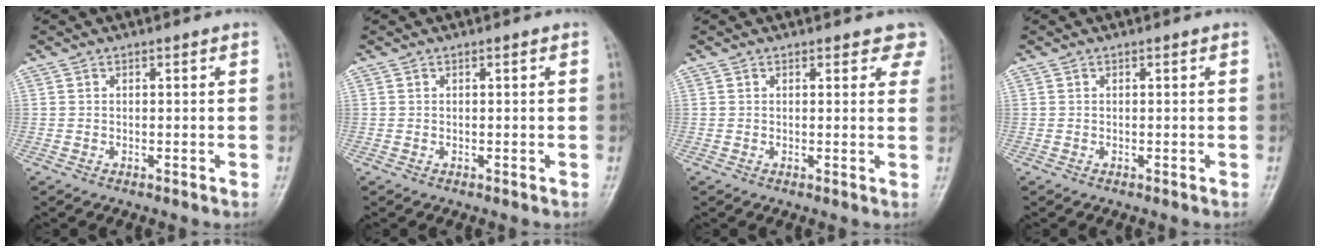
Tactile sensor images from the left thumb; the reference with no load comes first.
{"total": 0.0}
{"total": 4.5, "force": [3.5, 2.1, 1.9], "torque": [0.013, -0.012, 0.025]}
{"total": 0.0}